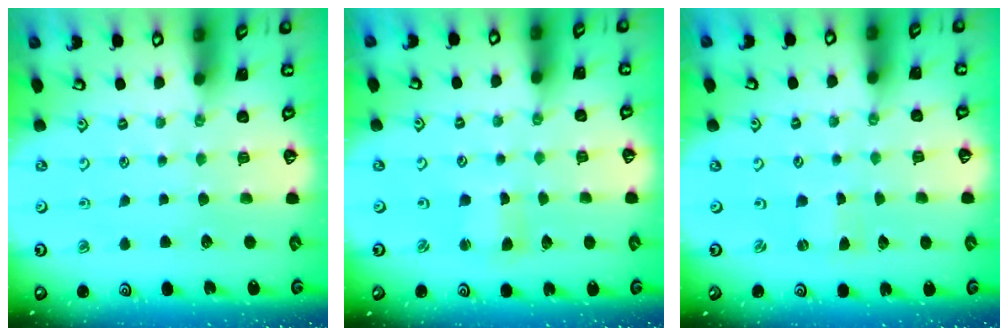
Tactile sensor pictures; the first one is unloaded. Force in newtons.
{"total": 1.3, "press": 1.2, "slide": 0.2}
{"total": 0.0}